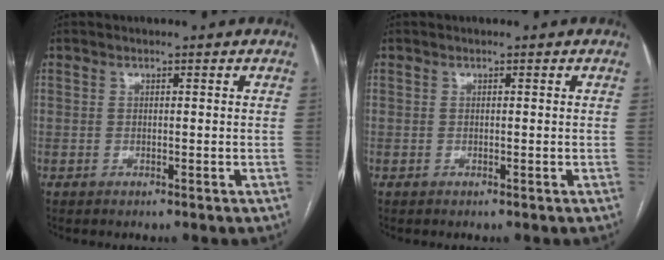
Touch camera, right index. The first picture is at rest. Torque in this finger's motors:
{"motor_torque": [0.00, 0.00, 0.01, 0.00]}